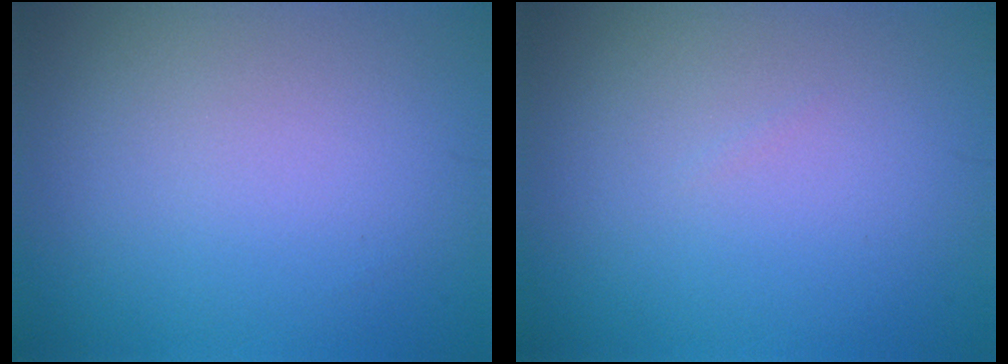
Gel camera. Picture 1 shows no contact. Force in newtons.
{"total": 0.0}